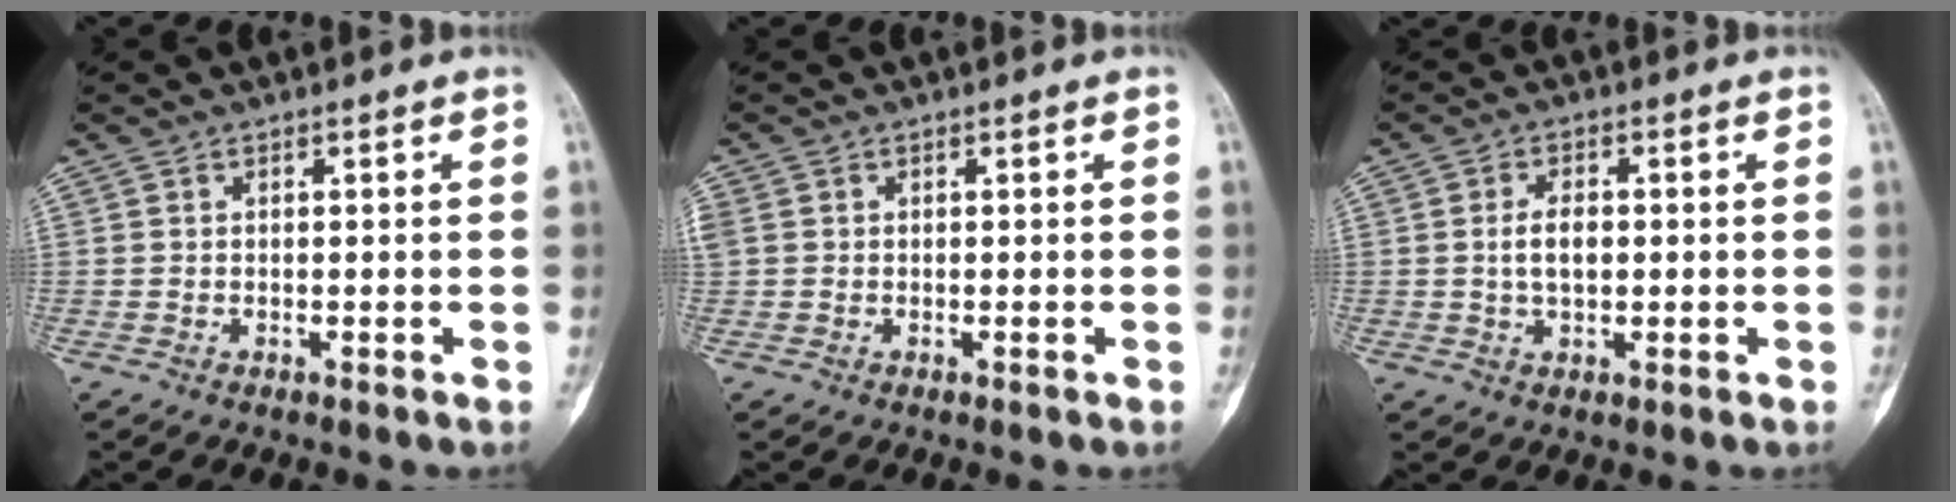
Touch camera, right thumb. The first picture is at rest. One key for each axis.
{"total": 2.7, "fx": 0.1, "fy": 2.3, "fz": 1.5, "tx": -0.049, "ty": 0.010, "tz": 0.007}
{"total": 4.4, "fx": 0.1, "fy": 2.6, "fz": 3.6, "tx": -0.064, "ty": 0.005, "tz": 0.000}